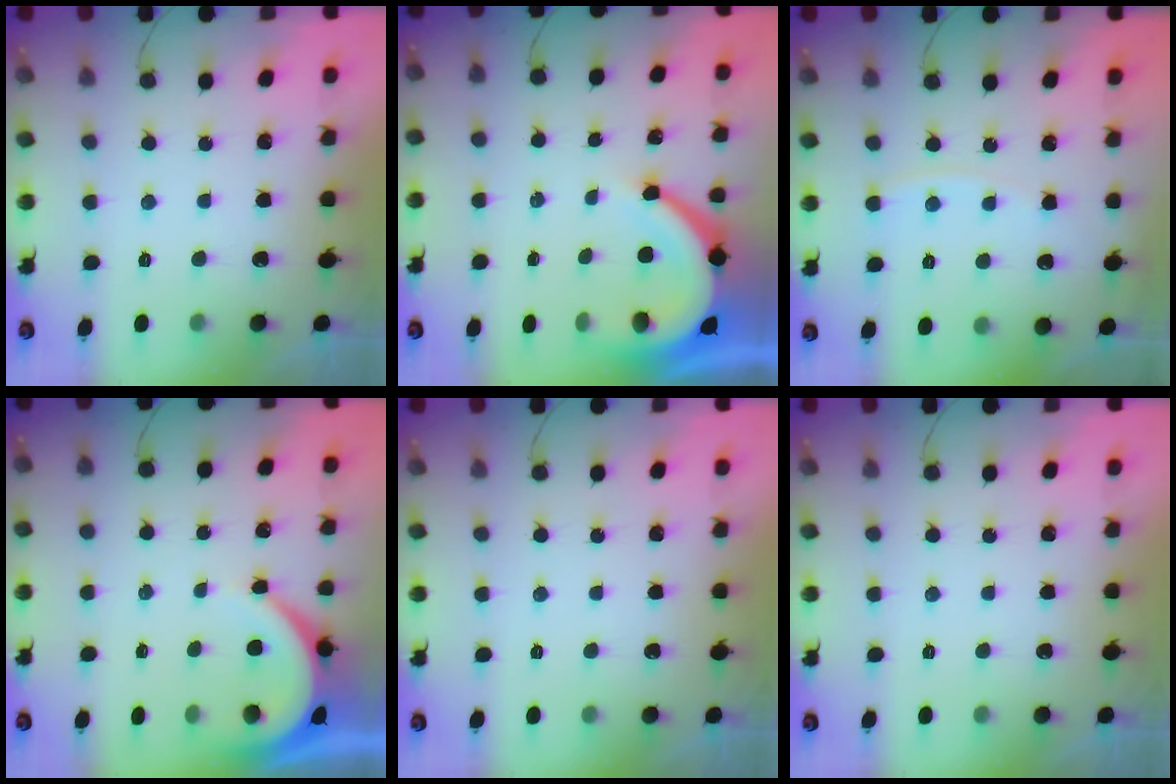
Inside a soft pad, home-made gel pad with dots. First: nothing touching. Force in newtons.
{"total": 10.6, "press": 10.5, "slide": 1.3}
{"total": 5.0, "press": 4.9, "slide": 0.7}
{"total": 5.9, "press": 5.9, "slide": 0.7}
{"total": 0.0}
{"total": 0.0}